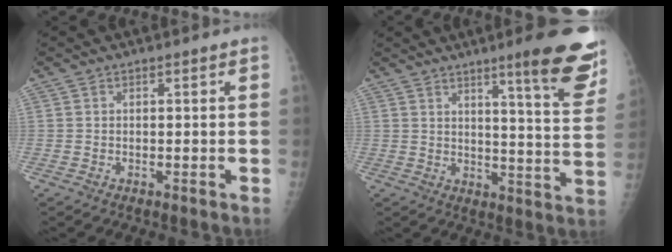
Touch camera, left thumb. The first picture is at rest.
{"total": 15.1, "force": [9.7, 1.6, 11.5], "torque": [-0.122, -0.061, 0.124]}